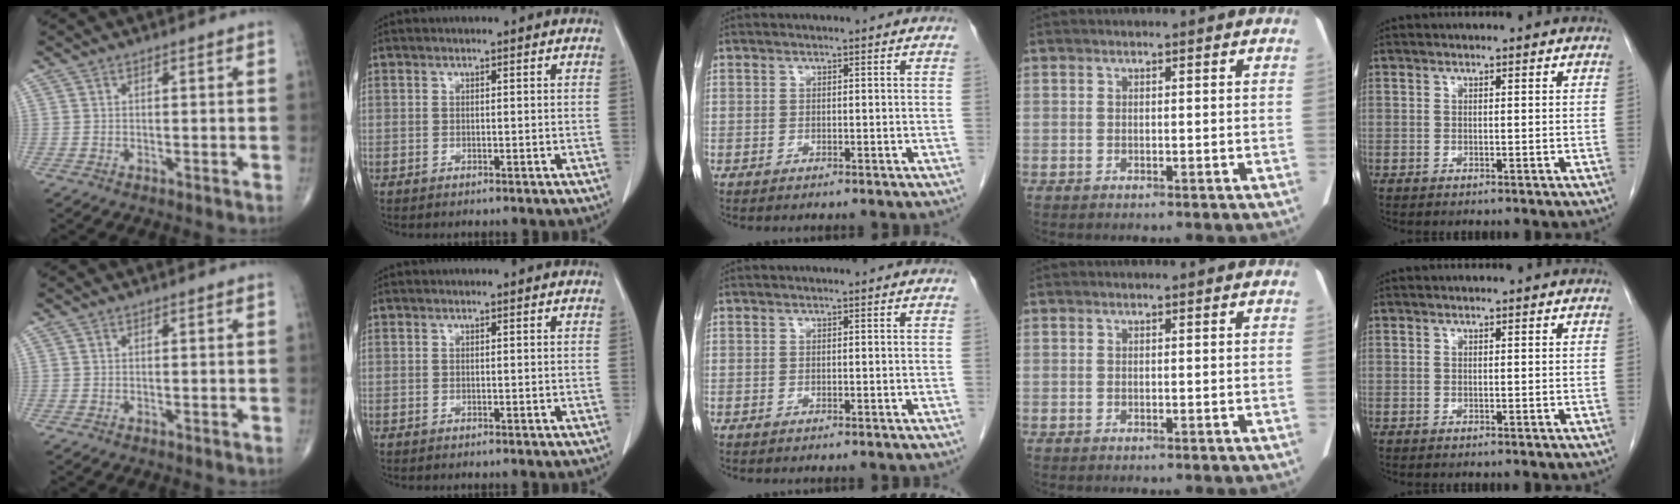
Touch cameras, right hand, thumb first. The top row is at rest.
{}